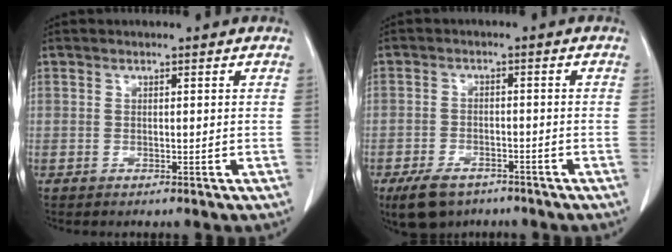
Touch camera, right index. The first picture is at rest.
{"total": 6.7, "force": [-4.8, 3.4, 3.1], "torque": [-0.061, -0.005, -0.075]}